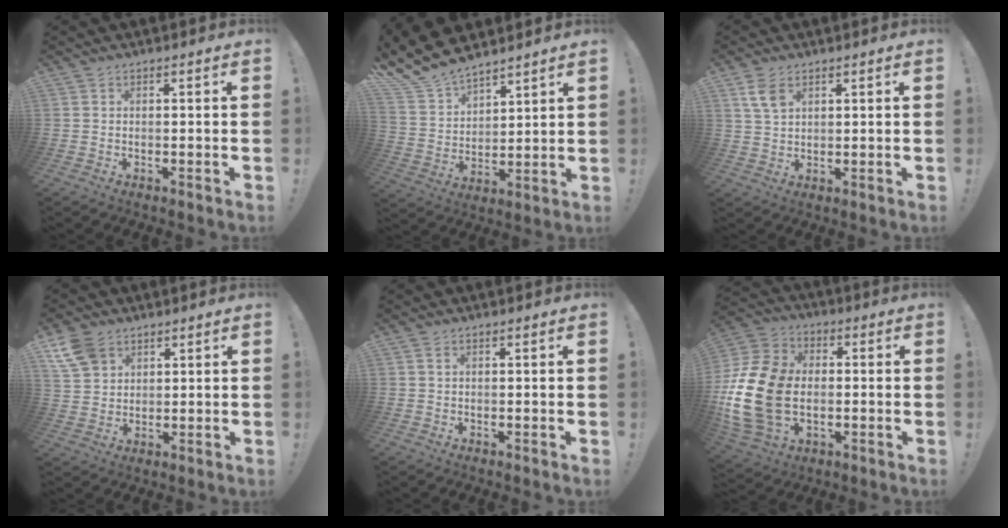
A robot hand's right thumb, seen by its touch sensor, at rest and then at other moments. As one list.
[{"total": 12.4, "force": [11.3, 4.5, 2.2], "torque": [-0.076, -0.090, 0.214]}, {"total": 5.7, "force": [3.1, 3.4, 3.5], "torque": [-0.066, -0.007, 0.060]}, {"total": 8.9, "force": [5.2, 6.2, 3.7], "torque": [-0.075, -0.022, 0.105]}, {"total": 1.1, "force": [0.5, 0.5, 0.8], "torque": [-0.026, 0.005, 0.010]}, {"total": 21.9, "force": [-2.5, 15.8, 15.0], "torque": [-0.297, 0.033, -0.033]}]